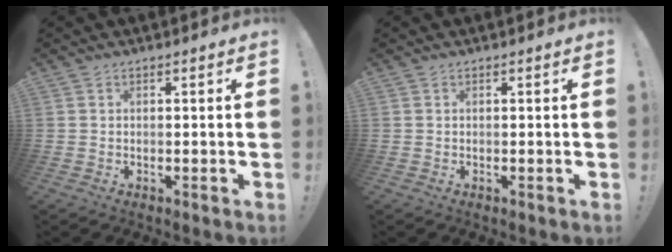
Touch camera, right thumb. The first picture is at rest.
{"total": 0.0}